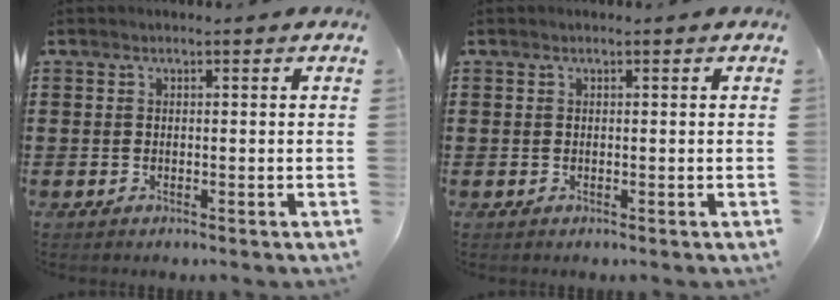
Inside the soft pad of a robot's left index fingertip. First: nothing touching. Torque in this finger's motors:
{"motor_torque": [0.02, -0.02, -0.04, 0.00]}